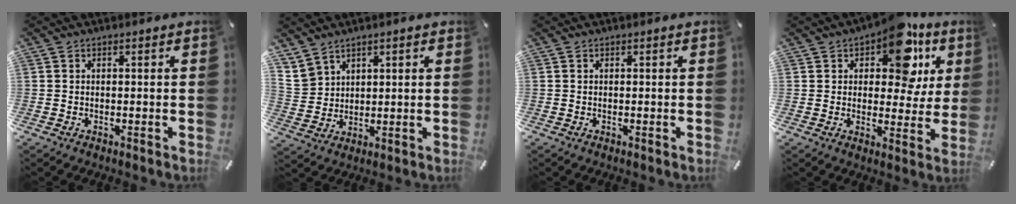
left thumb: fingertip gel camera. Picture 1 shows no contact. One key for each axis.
{"total": 5.8, "fx": 3.7, "fy": 4.3, "fz": 0.7, "tx": -0.033, "ty": -0.011, "tz": 0.074}
{"total": 0.0}
{"total": 15.4, "fx": 8.0, "fy": 8.3, "fz": 10.2, "tx": -0.139, "ty": -0.039, "tz": 0.133}